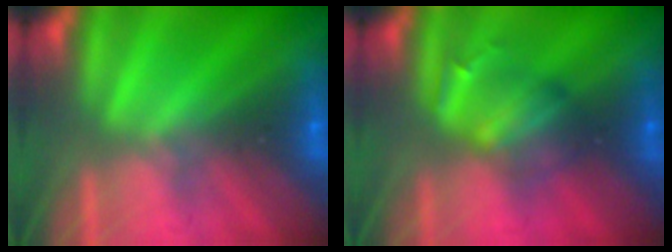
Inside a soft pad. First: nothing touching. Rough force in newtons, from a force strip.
{"total": 2.4}